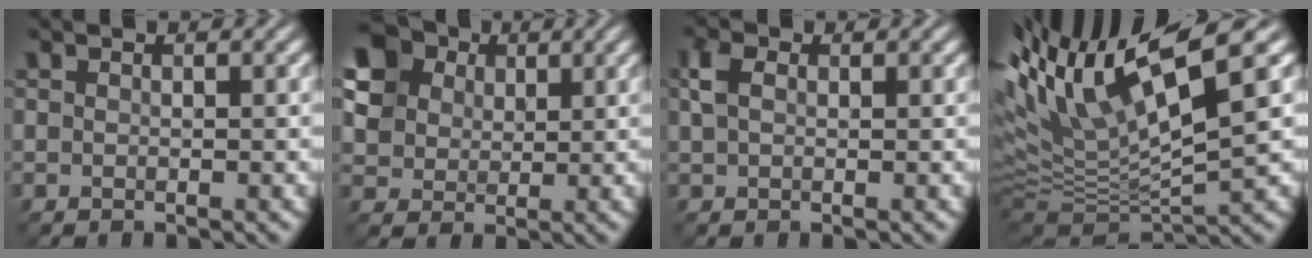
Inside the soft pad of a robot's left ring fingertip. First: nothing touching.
{"total": 9.5, "force": [4.2, 7.6, 4.0], "torque": [-0.118, 0.025, 0.072]}
{"total": 2.2, "force": [0.8, 1.5, 1.4], "torque": [-0.034, 0.006, 0.013]}
{"total": 13.3, "force": [5.2, 3.8, 11.6], "torque": [-0.223, 0.021, 0.098]}